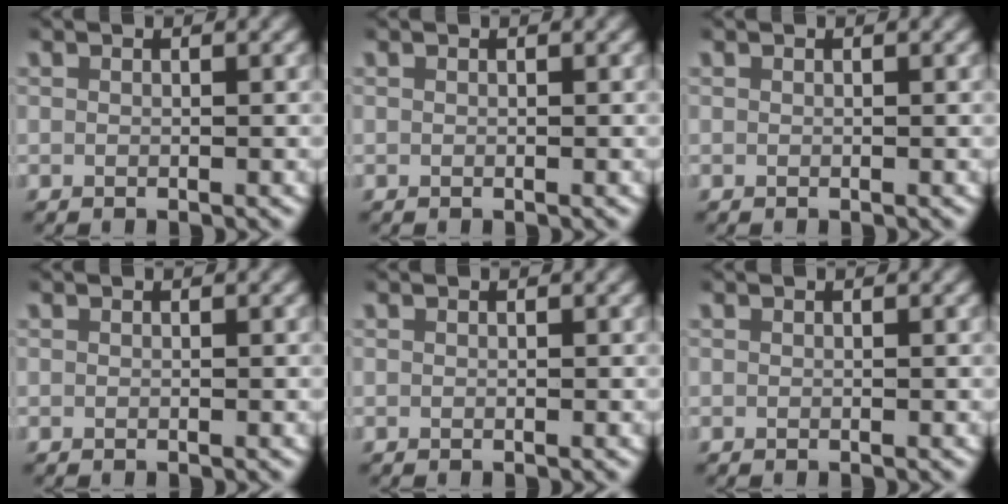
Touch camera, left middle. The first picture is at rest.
{"total": 0.0}
{"total": 0.0}
{"total": 0.0}
{"total": 0.0}
{"total": 0.0}